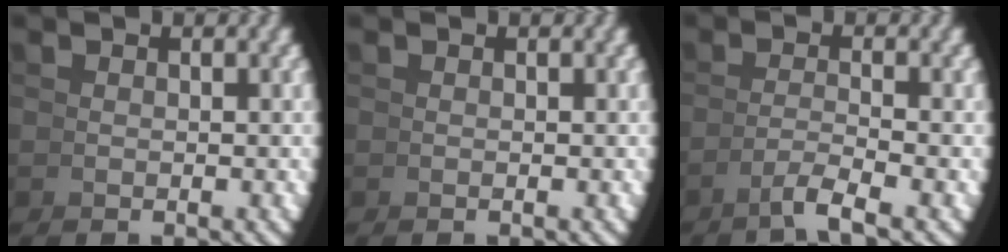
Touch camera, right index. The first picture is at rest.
{"total": 0.0}
{"total": 2.3, "force": [-1.3, -0.8, 1.7], "torque": [-0.024, 0.000, -0.021]}